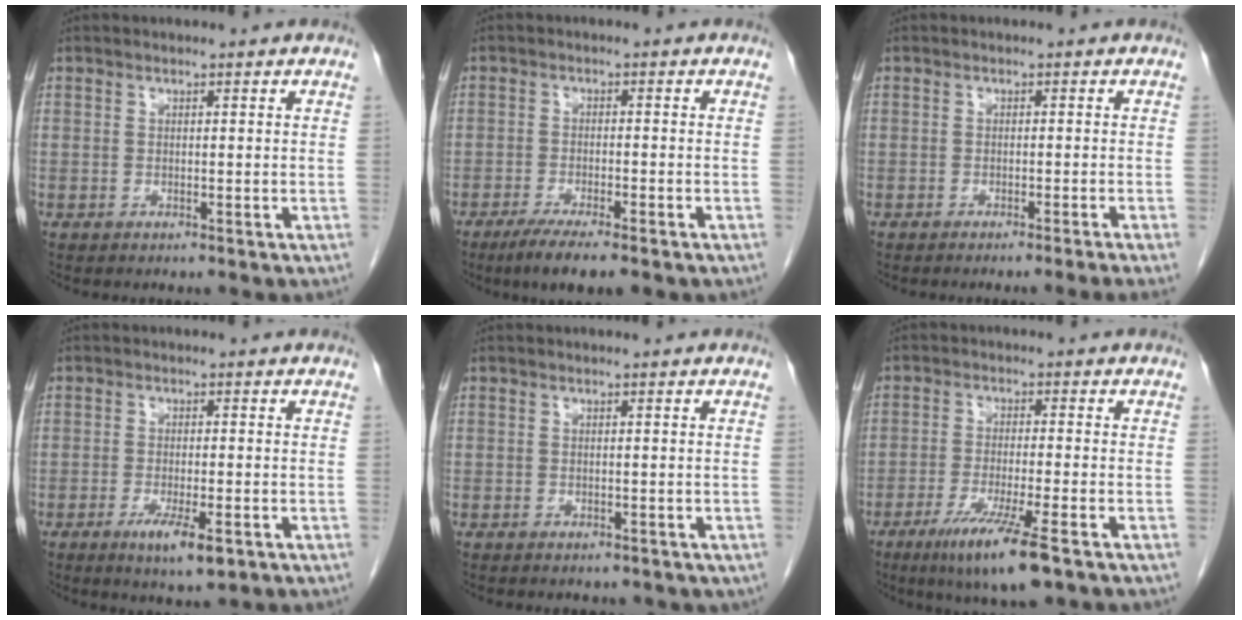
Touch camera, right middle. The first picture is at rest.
{"total": 6.7, "force": [-4.7, 0.9, 4.7], "torque": [-0.077, -0.015, -0.071]}
{"total": 3.8, "force": [-2.9, -1.4, 2.1], "torque": [-0.018, 0.004, -0.039]}
{"total": 5.2, "force": [-2.5, 1.0, 4.4], "torque": [-0.079, -0.009, -0.037]}
{"total": 2.0, "force": [-1.4, 1.1, 0.8], "torque": [-0.013, -0.001, -0.010]}
{"total": 9.2, "force": [-5.4, 0.1, 7.5], "torque": [-0.138, -0.027, -0.091]}